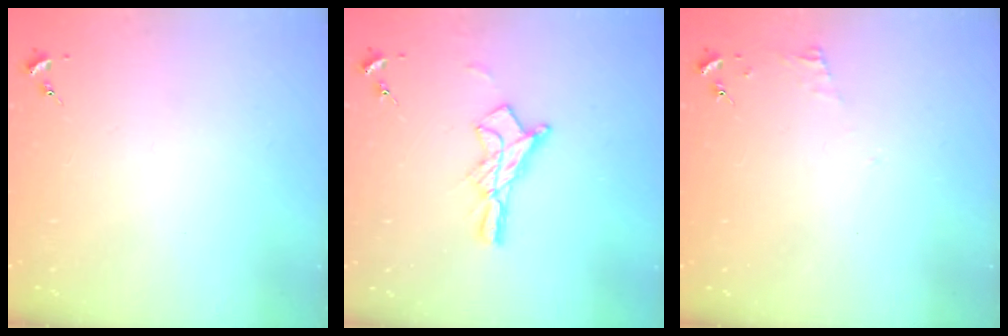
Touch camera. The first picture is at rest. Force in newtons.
{"total": 11.3, "press": 11.3, "slide": 0.8}
{"total": 3.9, "press": 3.8, "slide": 0.4}